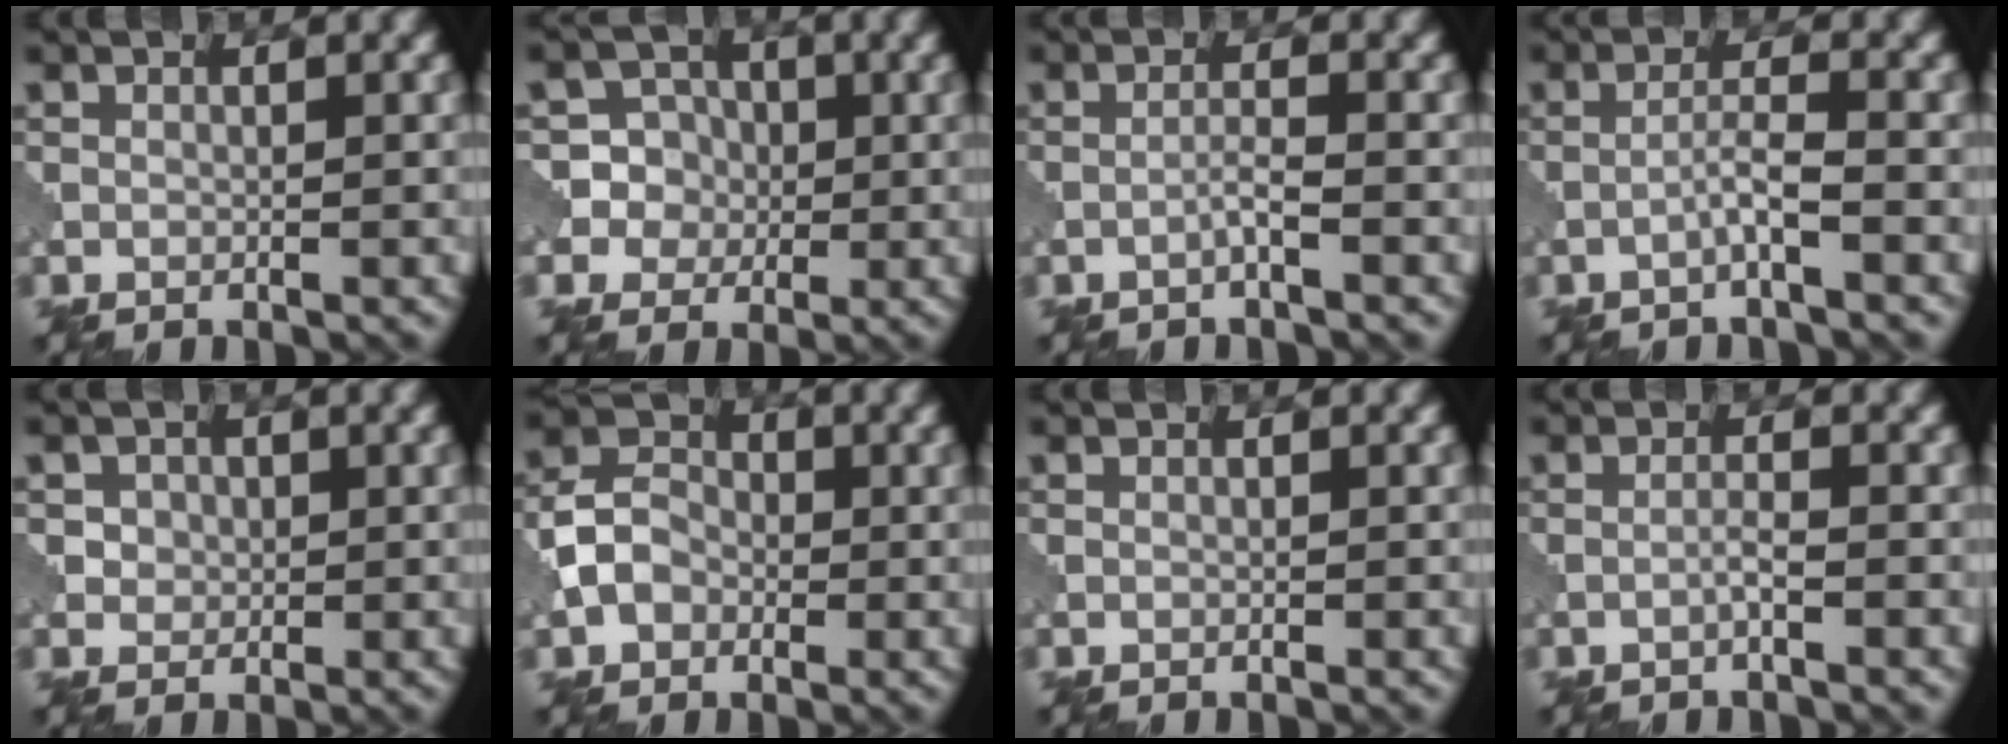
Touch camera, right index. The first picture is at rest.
{"total": 8.1, "force": [0.4, 7.8, 2.0], "torque": [-0.051, 0.031, 0.001]}
{"total": 1.6, "force": [-0.8, -0.1, 1.3], "torque": [-0.024, 0.009, -0.020]}
{"total": 2.3, "force": [-1.1, 0.0, 2.0], "torque": [-0.038, 0.013, -0.026]}
{"total": 2.4, "force": [0.8, 2.1, 0.8], "torque": [-0.015, -0.003, 0.022]}
{"total": 4.2, "force": [-1.0, 3.3, 2.4], "torque": [-0.048, 0.007, -0.024]}
{"total": 0.0}
{"total": 1.2, "force": [-0.6, 0.0, 1.1], "torque": [-0.019, 0.008, -0.014]}